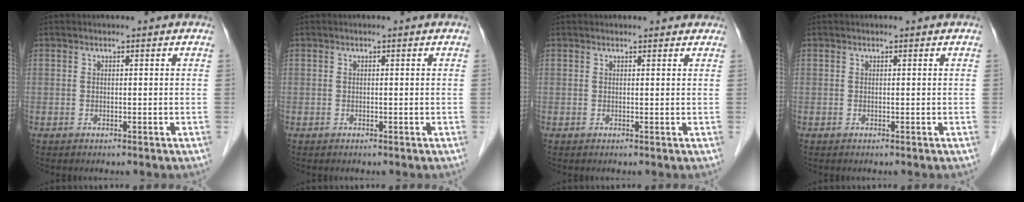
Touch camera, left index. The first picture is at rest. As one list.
[{"total": 0.0}, {"total": 3.2, "force": [2.9, 1.2, 0.7], "torque": [-0.005, 0.015, 0.027]}, {"total": 0.0}]